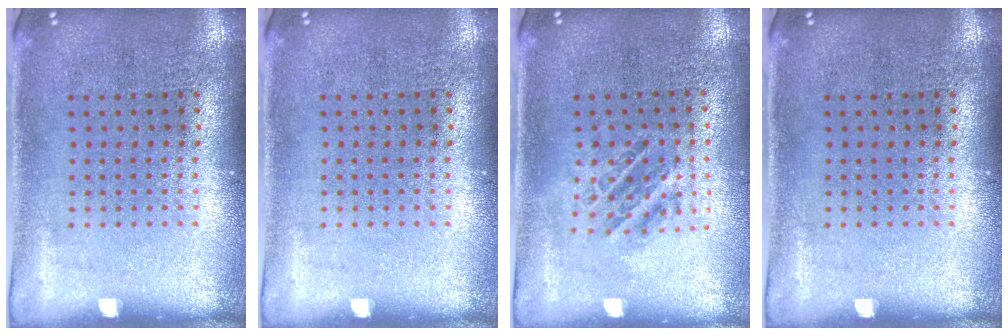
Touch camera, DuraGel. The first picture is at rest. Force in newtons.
{"total": 0.0}
{"total": 1.0, "press": 1.0, "slide": 0.2}
{"total": 0.0}